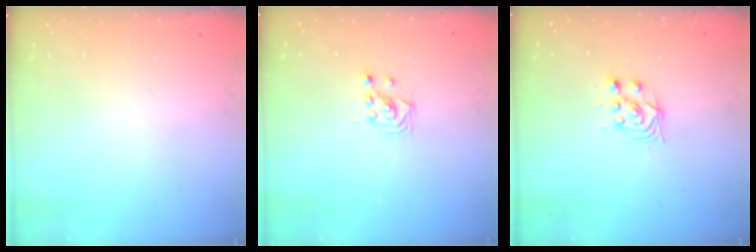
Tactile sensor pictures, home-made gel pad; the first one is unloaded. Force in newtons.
{"total": 2.9, "press": 2.9, "slide": 0.2}
{"total": 4.0, "press": 4.0, "slide": 0.7}